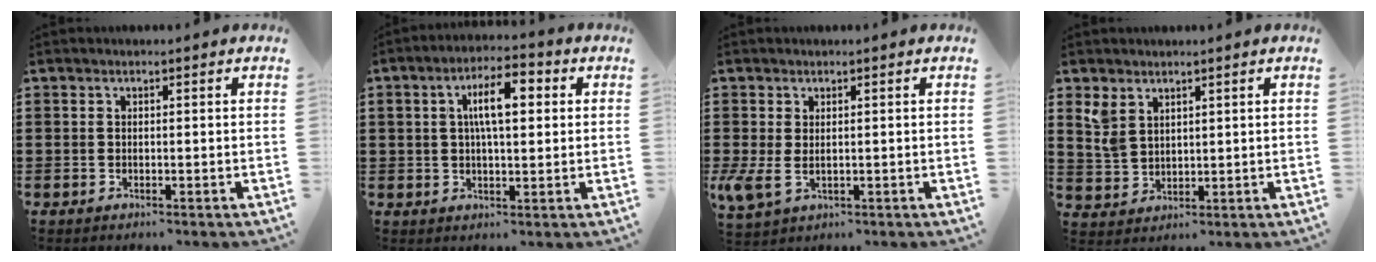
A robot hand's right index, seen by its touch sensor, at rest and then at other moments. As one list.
[{"total": 7.4, "force": [1.7, 2.6, 6.7], "torque": [-0.125, 0.009, 0.025]}, {"total": 2.8, "force": [0.1, 1.6, 2.3], "torque": [-0.076, -0.012, -0.004]}, {"total": 4.4, "force": [2.4, 2.8, 2.4], "torque": [-0.067, 0.009, 0.043]}]